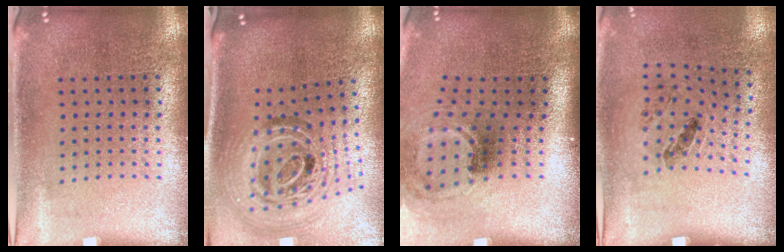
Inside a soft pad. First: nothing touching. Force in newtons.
{"total": 2.1, "press": 1.6, "slide": 1.3}
{"total": 1.8, "press": 1.2, "slide": 1.4}
{"total": 1.2, "press": 0.7, "slide": 0.9}